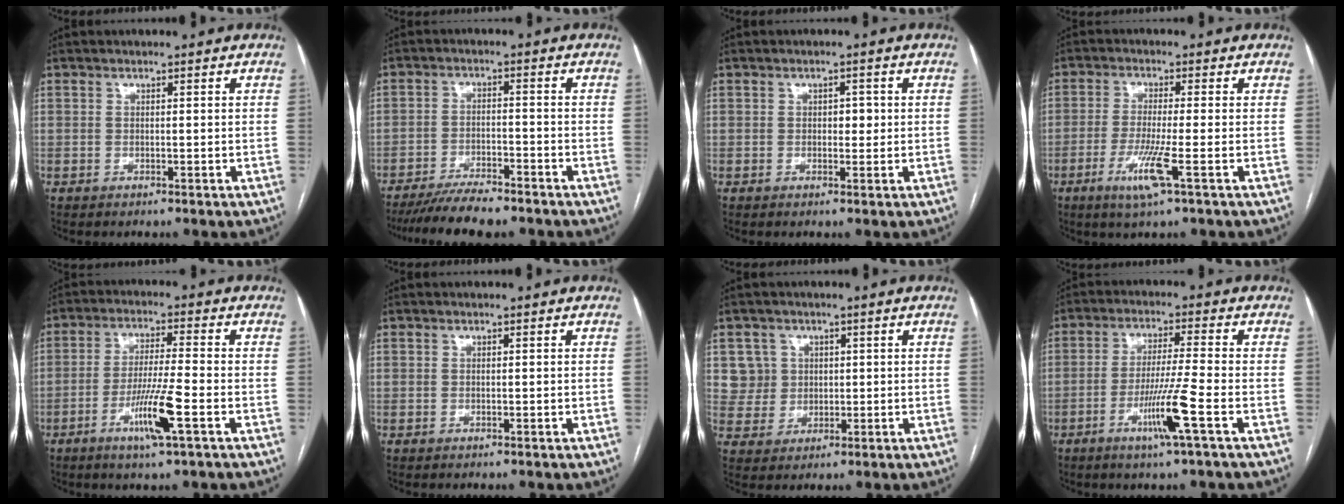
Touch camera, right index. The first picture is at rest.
{"total": 8.8, "force": [-7.7, 1.2, 4.1], "torque": [-0.061, -0.019, -0.127]}
{"total": 1.7, "force": [0.1, 1.0, 1.4], "torque": [-0.015, 0.002, 0.001]}
{"total": 6.3, "force": [-2.6, -0.3, 5.8], "torque": [-0.116, -0.018, -0.050]}
{"total": 8.4, "force": [-3.4, -0.2, 7.6], "torque": [-0.146, -0.012, -0.063]}
{"total": 0.0}
{"total": 5.2, "force": [1.7, 4.9, -0.2], "torque": [0.014, 0.012, 0.038]}
{"total": 8.0, "force": [-3.4, -1.2, 7.2], "torque": [-0.137, -0.015, -0.066]}